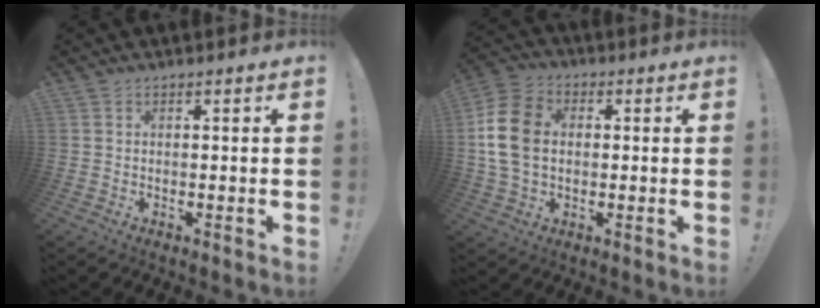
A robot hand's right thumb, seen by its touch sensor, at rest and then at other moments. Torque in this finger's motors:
{"motor_torque": [0.09, 0.58, 0.76, -0.10, 0.11]}